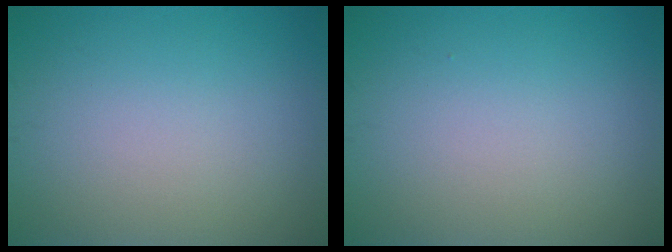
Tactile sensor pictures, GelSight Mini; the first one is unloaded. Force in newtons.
{"total": 0.0}